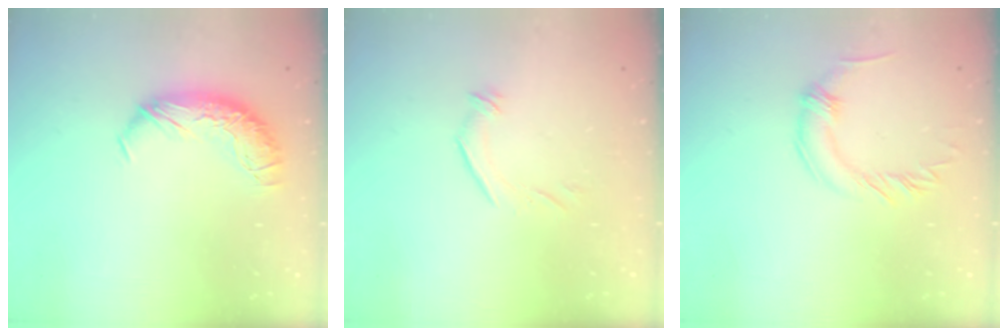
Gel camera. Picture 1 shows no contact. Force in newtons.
{"total": 4.7, "press": 4.5, "slide": 1.4}
{"total": 0.8, "press": 0.8, "slide": 0.0}